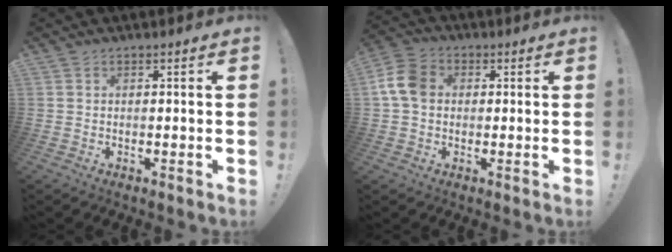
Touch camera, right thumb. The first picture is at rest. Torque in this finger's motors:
{"motor_torque": [-0.04, 0.15, 0.03, 0.05, 0.16]}